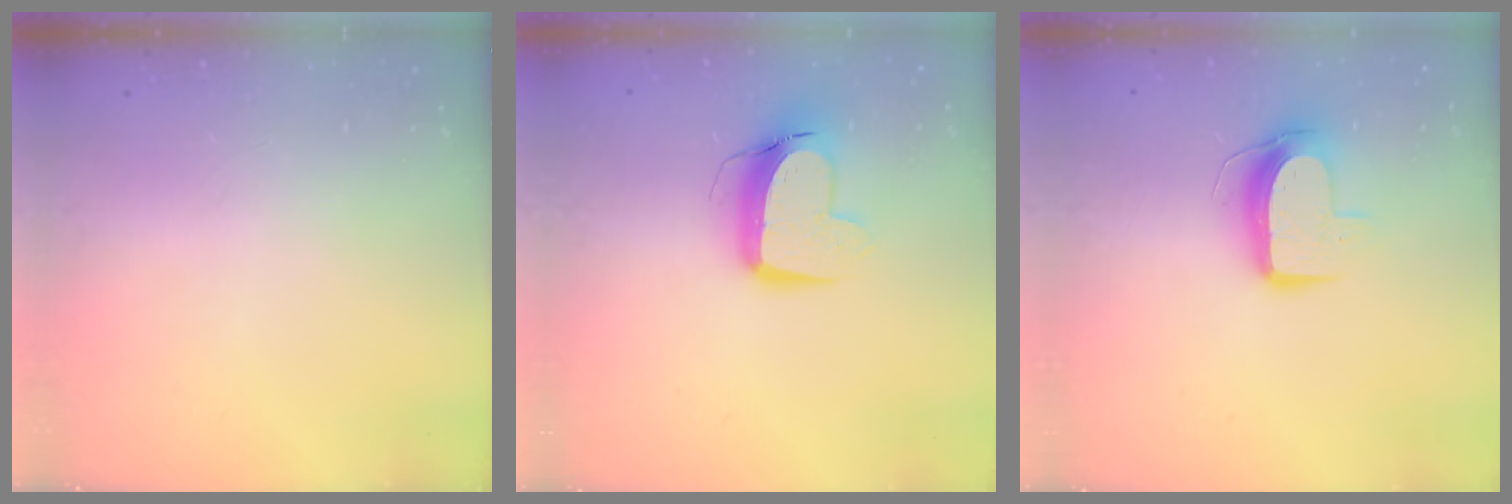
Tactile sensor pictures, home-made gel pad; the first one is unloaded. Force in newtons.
{"total": 10.2, "press": 10.2, "slide": 1.0}
{"total": 9.8, "press": 9.7, "slide": 1.0}